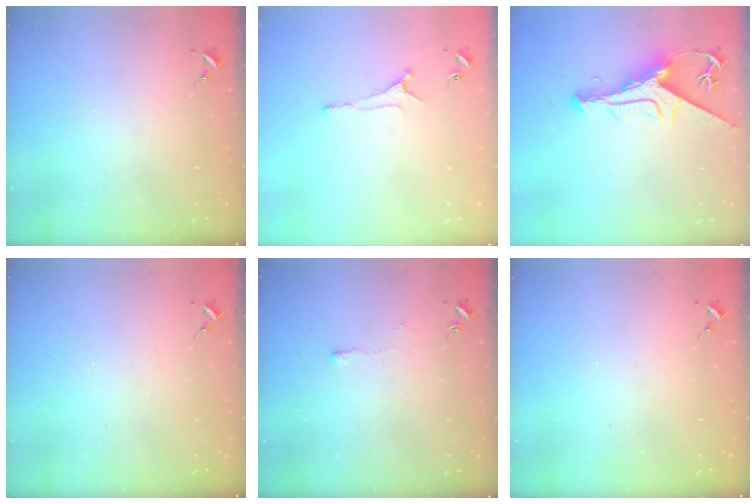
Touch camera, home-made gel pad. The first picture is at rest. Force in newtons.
{"total": 4.7, "press": 4.6, "slide": 0.8}
{"total": 10.7, "press": 10.5, "slide": 1.6}
{"total": 0.0}
{"total": 2.8, "press": 2.8, "slide": 0.6}
{"total": 0.0}